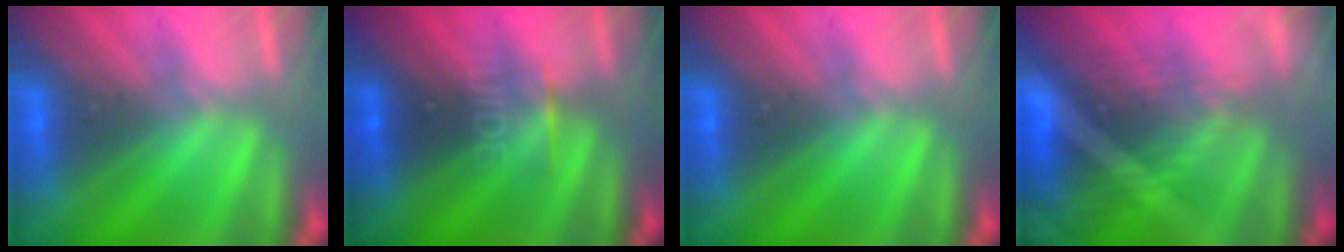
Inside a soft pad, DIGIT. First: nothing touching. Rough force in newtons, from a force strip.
{"total": 4.2}
{"total": 0.0}
{"total": 8.2}